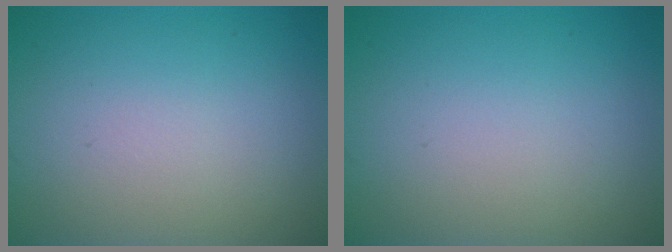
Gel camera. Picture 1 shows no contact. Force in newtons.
{"total": 0.0}